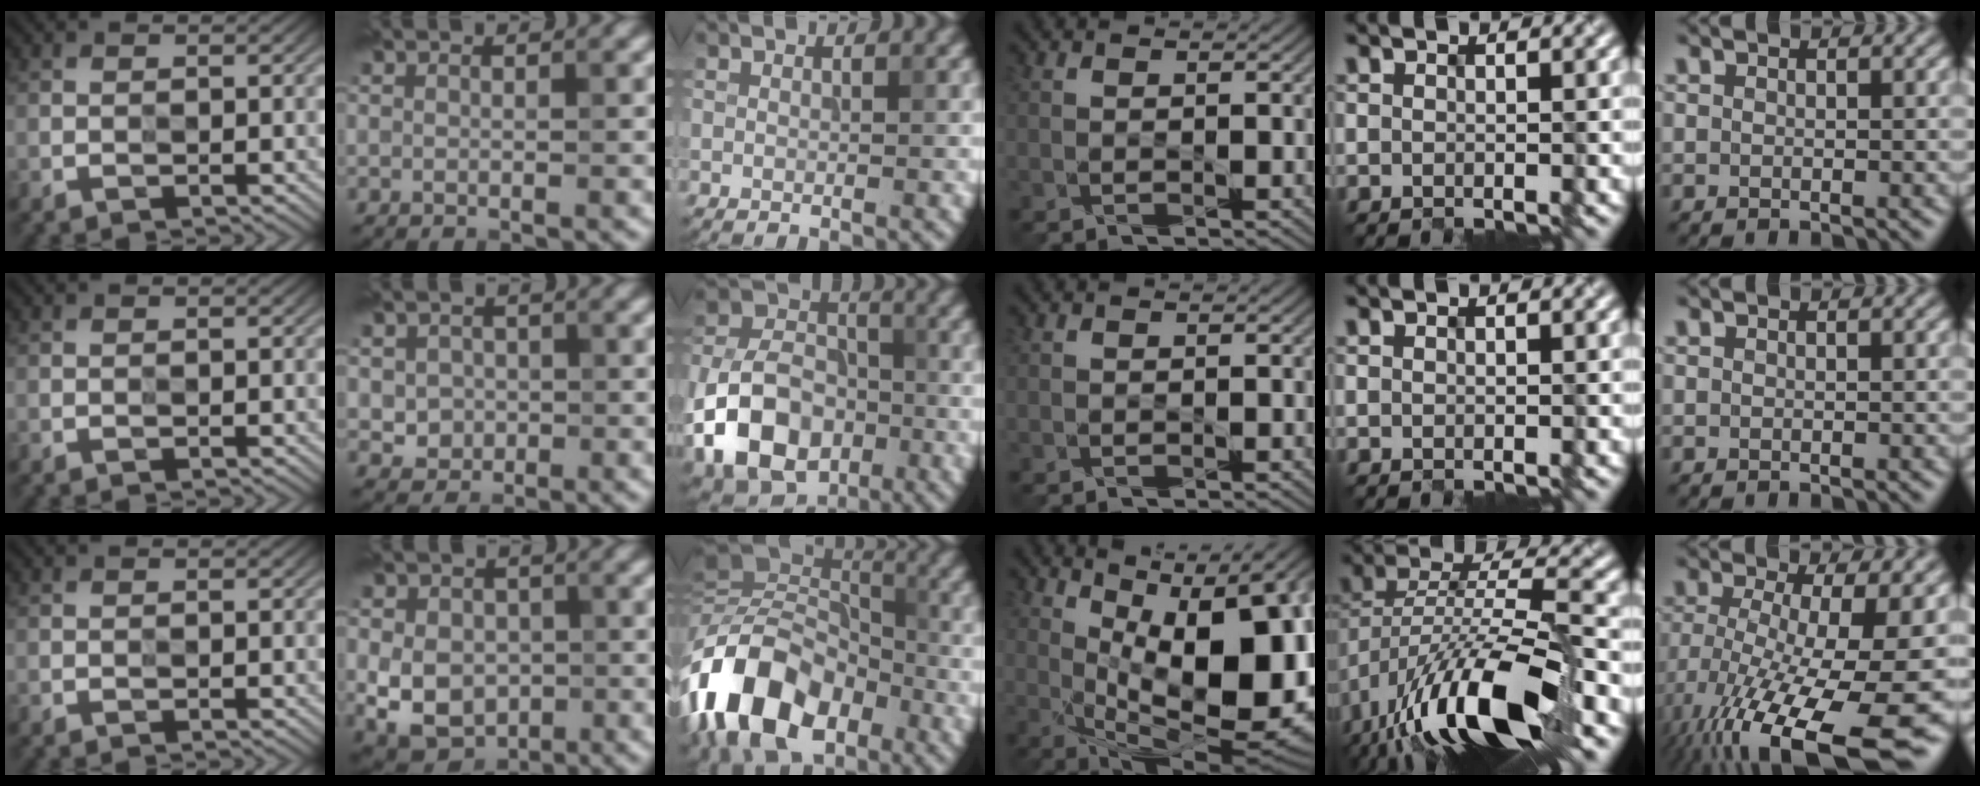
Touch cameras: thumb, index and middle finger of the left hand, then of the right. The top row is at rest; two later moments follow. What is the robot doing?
{"motion": "extract", "object": "power strip"}